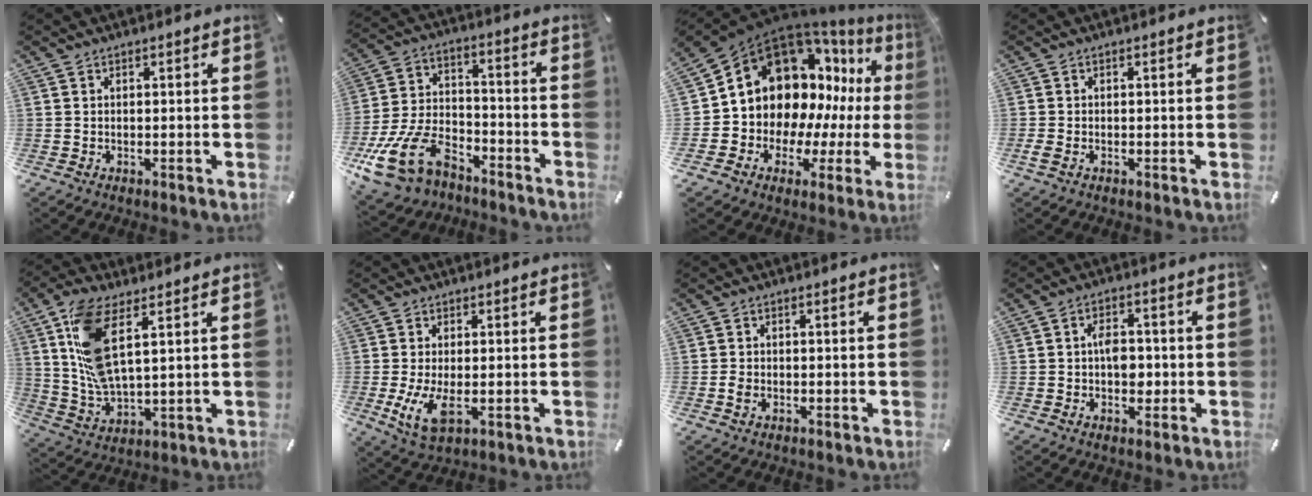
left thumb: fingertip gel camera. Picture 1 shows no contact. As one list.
[{"total": 16.7, "force": [-9.9, 9.6, 9.4], "torque": [-0.189, 0.052, -0.173]}, {"total": 15.2, "force": [5.7, 12.3, 6.8], "torque": [-0.110, -0.077, 0.115]}, {"total": 1.2, "force": [-0.6, 0.6, 0.9], "torque": [-0.022, -0.003, -0.012]}, {"total": 12.6, "force": [5.1, 5.3, 10.2], "torque": [-0.232, -0.011, 0.095]}, {"total": 7.2, "force": [-0.8, 3.3, 6.4], "torque": [-0.138, -0.018, -0.015]}, {"total": 1.2, "force": [-0.4, 0.8, 0.8], "torque": [-0.014, 0.002, -0.009]}, {"total": 5.4, "force": [-0.8, 3.7, 3.9], "torque": [-0.045, 0.002, -0.018]}]